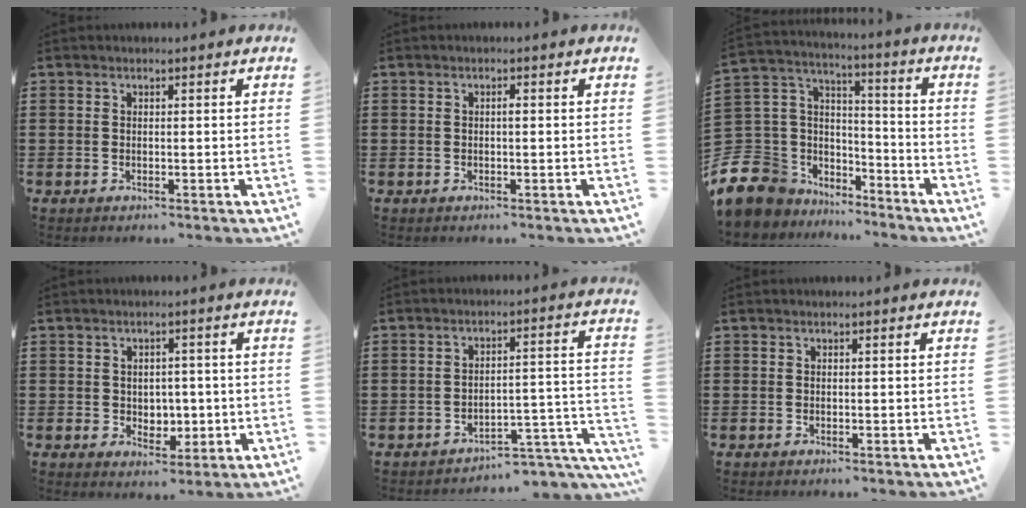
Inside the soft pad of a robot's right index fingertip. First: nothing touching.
{"total": 0.7, "force": [0.0, 0.1, 0.7], "torque": [-0.013, -0.004, 0.000]}
{"total": 9.7, "force": [-5.3, 8.0, 1.7], "torque": [-0.099, -0.010, -0.101]}
{"total": 3.0, "force": [0.2, 2.8, 1.1], "torque": [-0.018, 0.004, -0.004]}
{"total": 4.1, "force": [-3.9, 0.7, 1.0], "torque": [-0.021, 0.001, -0.081]}
{"total": 0.0}